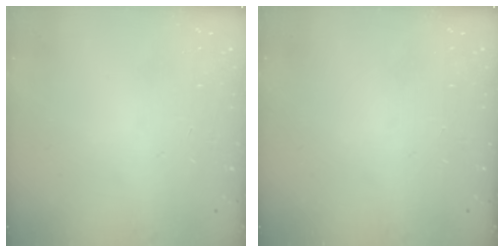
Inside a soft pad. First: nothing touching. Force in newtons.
{"total": 0.0}